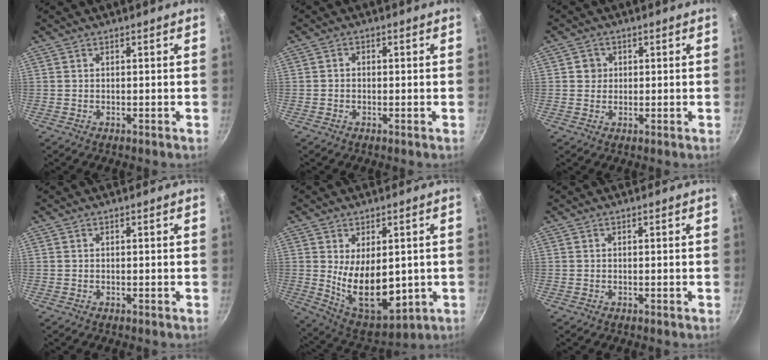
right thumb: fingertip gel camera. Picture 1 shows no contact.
{"total": 1.3, "force": [-0.3, 1.0, 0.7], "torque": [-0.014, 0.007, -0.007]}
{"total": 2.6, "force": [0.5, 2.5, 0.6], "torque": [0.005, 0.005, 0.004]}
{"total": 0.0}
{"total": 14.8, "force": [-0.4, 8.6, 12.0], "torque": [-0.157, -0.033, 0.025]}
{"total": 0.0}